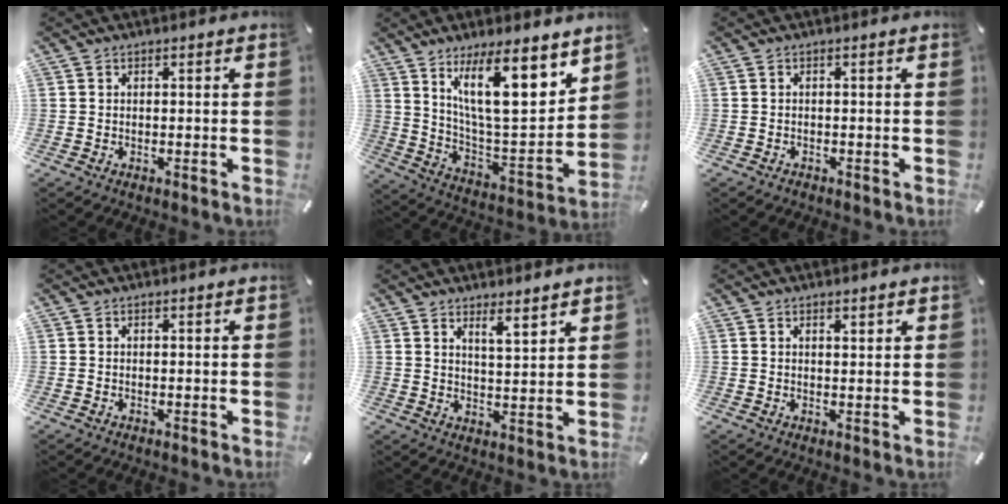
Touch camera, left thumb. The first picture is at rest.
{"total": 19.0, "force": [11.2, 6.4, 14.0], "torque": [-0.230, -0.063, 0.184]}
{"total": 0.6, "force": [-0.5, 0.4, 0.2], "torque": [-0.003, 0.003, -0.012]}
{"total": 0.0}
{"total": 5.0, "force": [4.5, 0.6, 2.2], "torque": [-0.030, -0.033, 0.076]}
{"total": 1.4, "force": [1.2, 0.4, 0.6], "torque": [-0.012, 0.000, 0.021]}